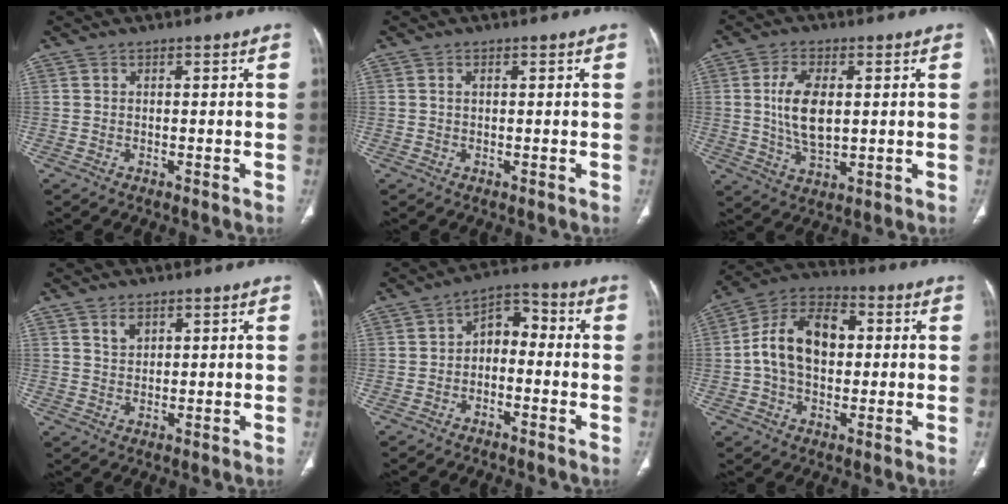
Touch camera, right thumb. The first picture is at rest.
{"total": 0.7, "force": [0.2, 0.4, 0.6], "torque": [-0.014, 0.004, 0.004]}
{"total": 9.4, "force": [1.1, 4.9, 8.0], "torque": [-0.150, -0.010, 0.027]}
{"total": 2.5, "force": [1.7, 1.4, 1.2], "torque": [-0.016, -0.012, 0.036]}
{"total": 6.6, "force": [-1.0, 4.4, 4.8], "torque": [-0.054, 0.040, -0.031]}
{"total": 14.7, "force": [1.2, 9.6, 11.0], "torque": [-0.175, 0.030, 0.010]}